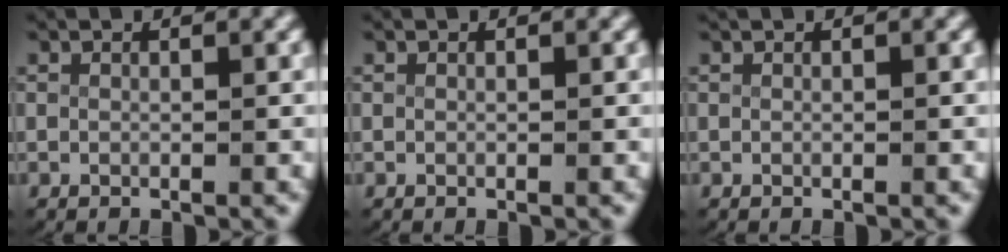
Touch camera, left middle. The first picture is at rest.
{"total": 0.0}
{"total": 0.0}